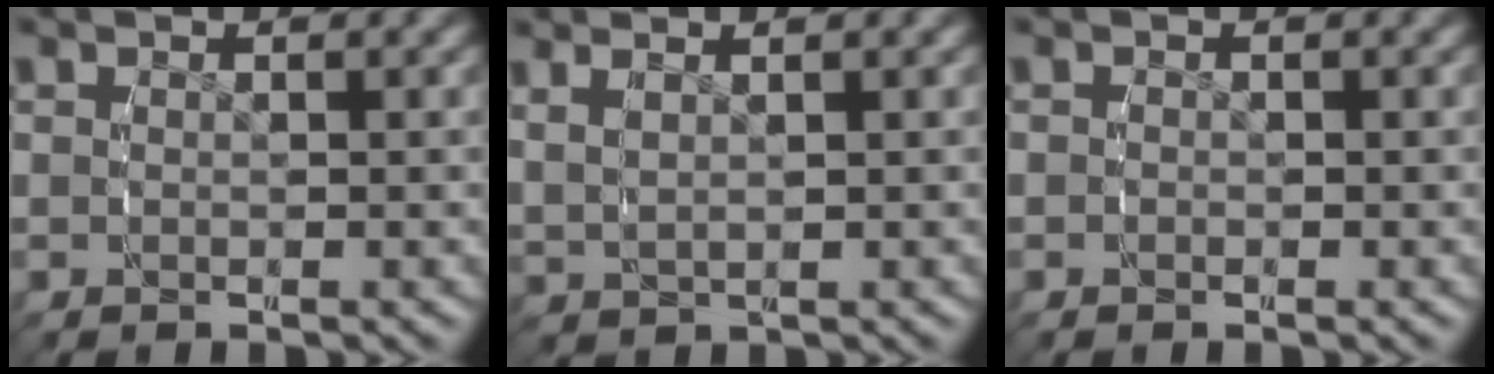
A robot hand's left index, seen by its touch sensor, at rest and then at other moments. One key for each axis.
{"total": 2.1, "fx": 1.3, "fy": 0.8, "fz": 1.4, "tx": -0.032, "ty": 0.001, "tz": 0.033}
{"total": 0.0}